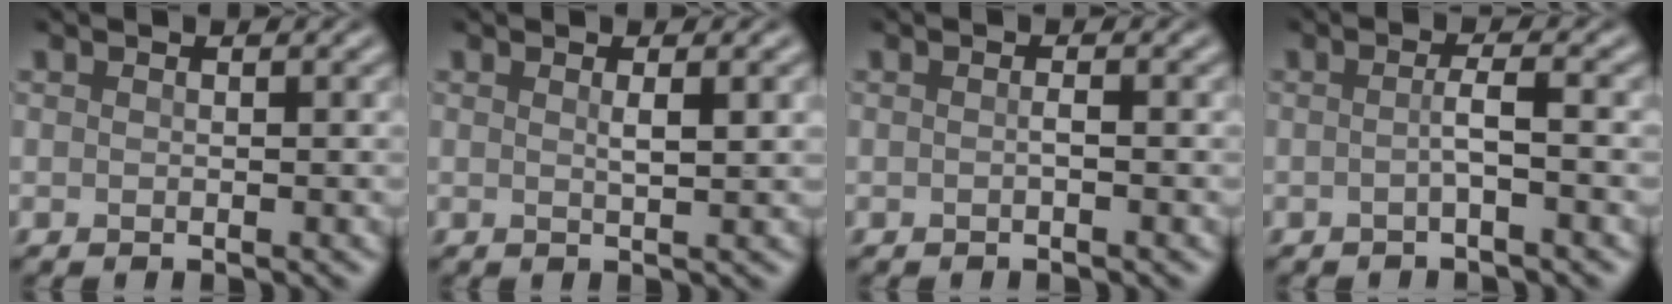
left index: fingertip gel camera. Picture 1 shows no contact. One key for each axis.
{"total": 2.0, "fx": 0.6, "fy": 0.5, "fz": 1.8, "tx": -0.024, "ty": 0.002, "tz": 0.006}
{"total": 0.5, "fx": -0.2, "fy": 0.0, "fz": 0.5, "tx": -0.011, "ty": 0.001, "tz": -0.003}
{"total": 1.8, "fx": -0.4, "fy": 0.2, "fz": 1.7, "tx": -0.030, "ty": 0.002, "tz": -0.011}